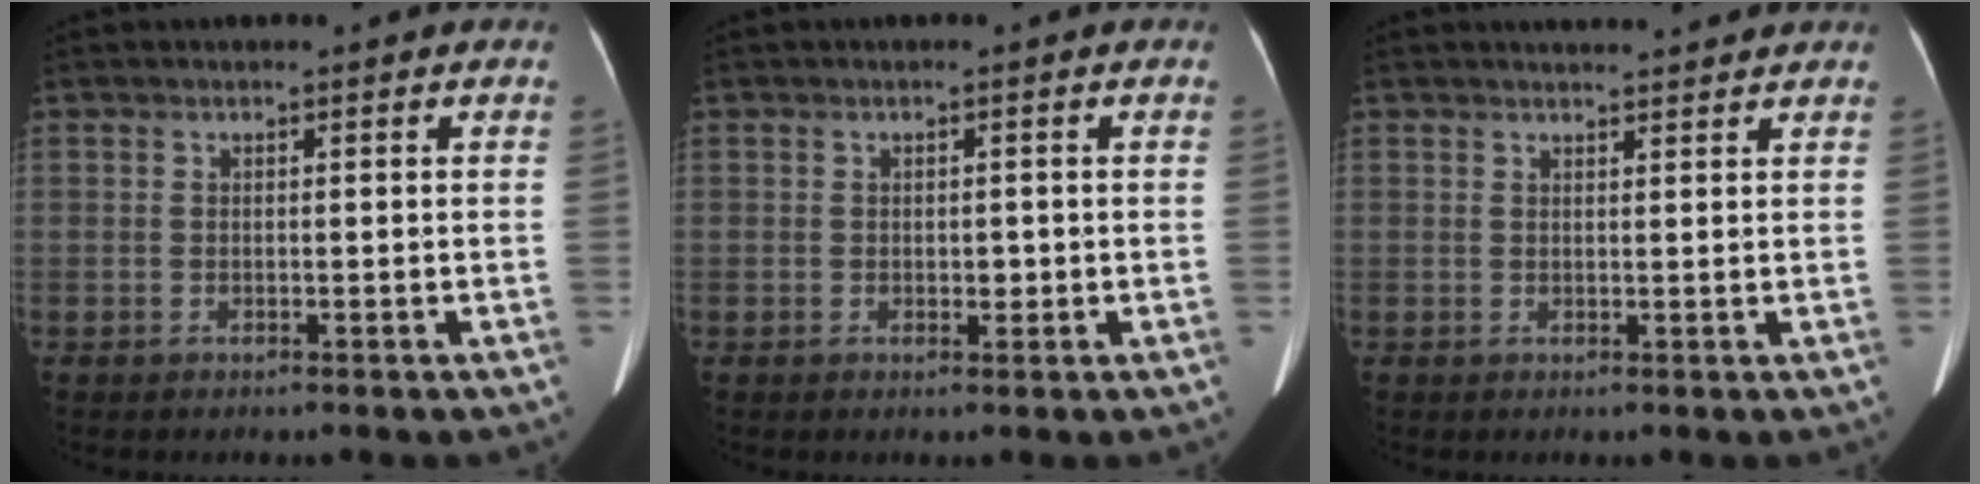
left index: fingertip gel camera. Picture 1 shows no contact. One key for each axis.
{"total": 1.3, "fx": -0.2, "fy": 0.8, "fz": 1.0, "tx": -0.014, "ty": -0.001, "tz": -0.001}
{"total": 3.7, "fx": 3.6, "fy": 0.4, "fz": 0.7, "tx": -0.017, "ty": 0.014, "tz": 0.046}